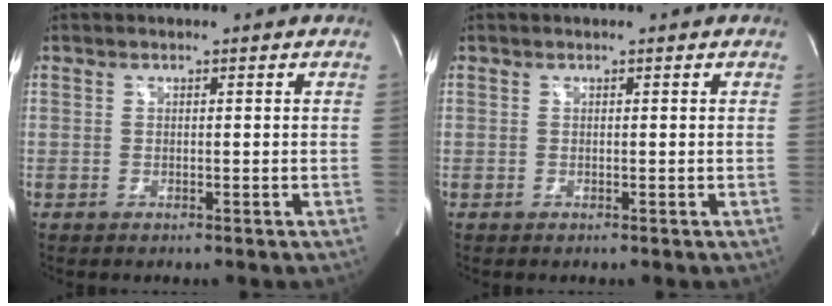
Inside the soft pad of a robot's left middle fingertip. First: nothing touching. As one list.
[{"total": 0.0}]